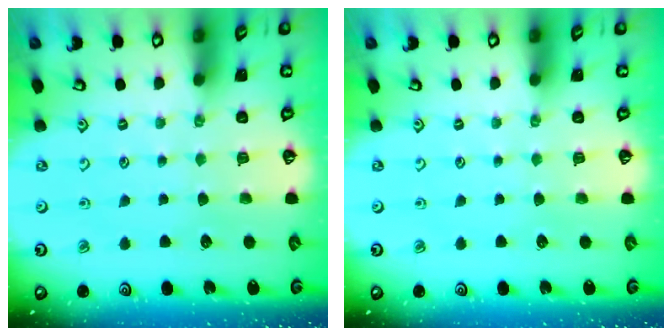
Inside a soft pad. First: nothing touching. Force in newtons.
{"total": 0.0}